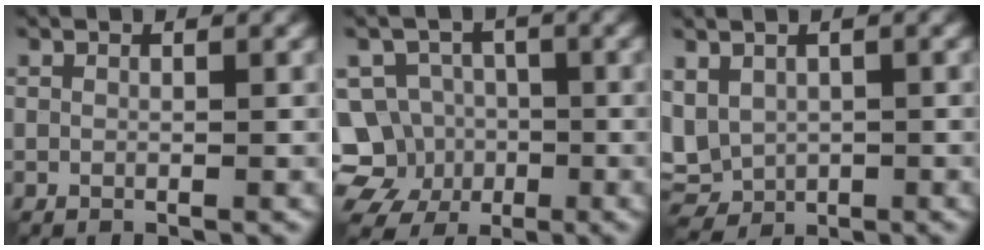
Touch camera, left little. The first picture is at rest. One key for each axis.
{"total": 9.1, "fx": -2.8, "fy": 8.4, "fz": 2.1, "tx": -0.044, "ty": 0.008, "tz": -0.073}
{"total": 4.1, "fx": 0.3, "fy": 3.2, "fz": 2.5, "tx": -0.059, "ty": -0.007, "tz": 0.010}